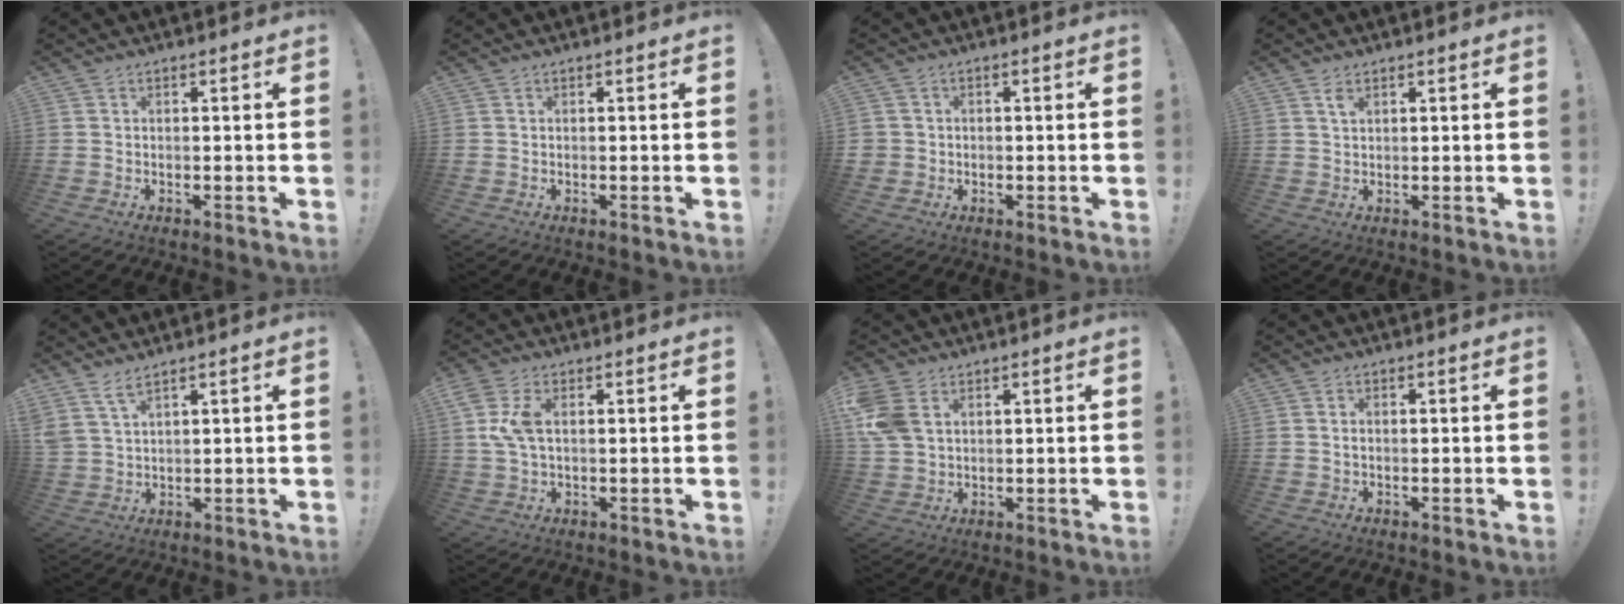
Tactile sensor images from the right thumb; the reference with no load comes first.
{"total": 0.0}
{"total": 2.1, "force": [-0.2, 2.0, 0.6], "torque": [-0.010, 0.003, -0.003]}
{"total": 2.1, "force": [1.2, 0.9, 1.5], "torque": [-0.017, -0.006, 0.018]}
{"total": 4.9, "force": [3.9, 1.1, 2.7], "torque": [-0.067, -0.014, 0.077]}
{"total": 7.3, "force": [2.0, 3.7, 5.9], "torque": [-0.126, -0.004, 0.034]}
{"total": 9.0, "force": [3.3, 6.2, 5.7], "torque": [-0.120, -0.004, 0.067]}
{"total": 0.9, "force": [0.0, 0.5, 0.8], "torque": [-0.024, 0.006, 0.000]}